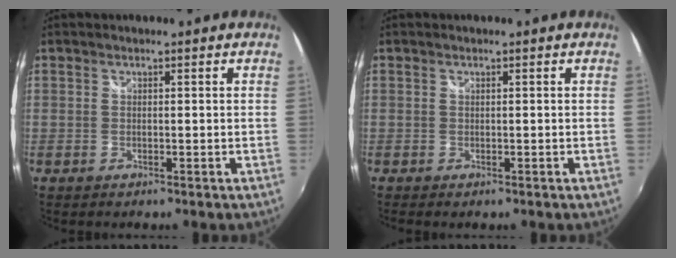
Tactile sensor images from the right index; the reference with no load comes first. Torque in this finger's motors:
{"motor_torque": [0.01, -0.03, 0.02, 0.01]}